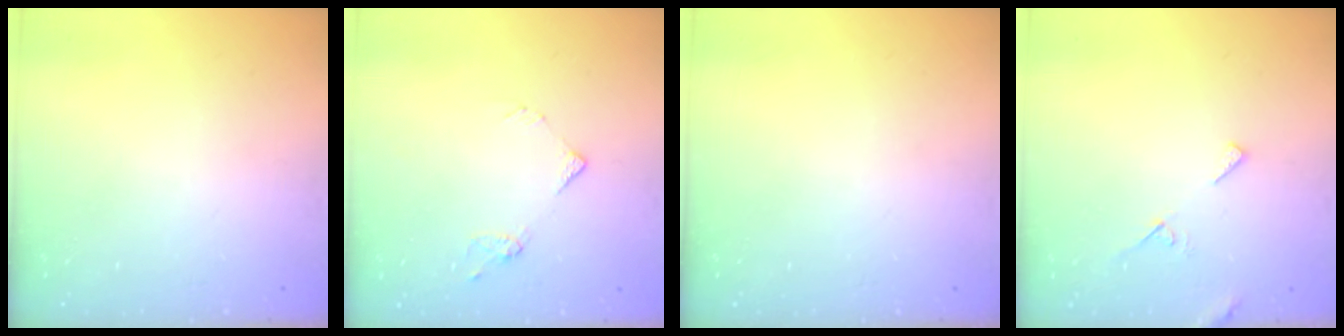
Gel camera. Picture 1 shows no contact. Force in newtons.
{"total": 6.1, "press": 6.1, "slide": 0.8}
{"total": 0.0}
{"total": 5.3, "press": 5.3, "slide": 0.5}